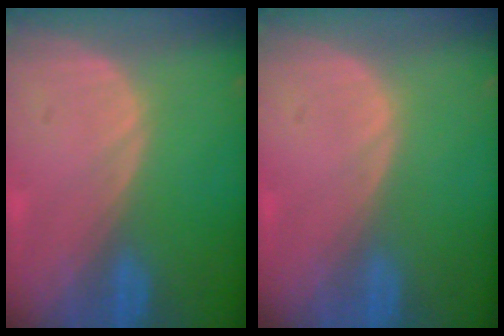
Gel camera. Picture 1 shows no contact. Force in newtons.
{"total": 0.0}